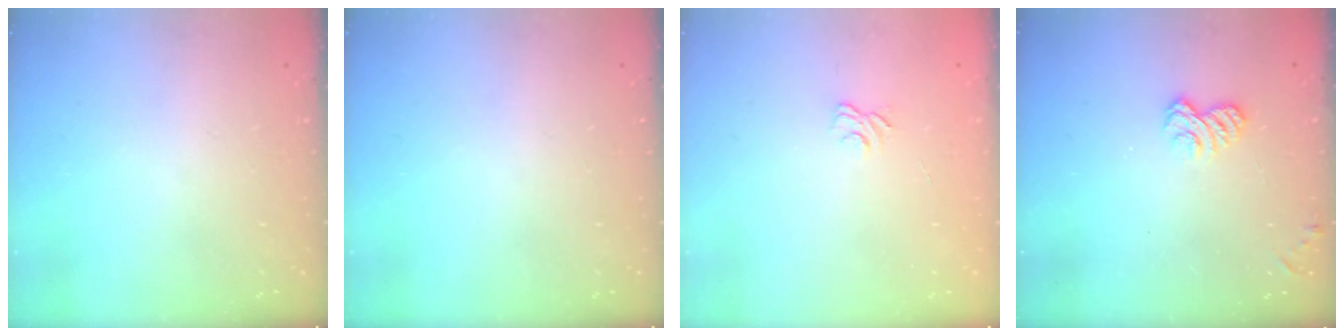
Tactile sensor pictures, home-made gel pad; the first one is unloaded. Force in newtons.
{"total": 0.0}
{"total": 3.3, "press": 3.0, "slide": 1.3}
{"total": 3.4, "press": 3.2, "slide": 1.1}